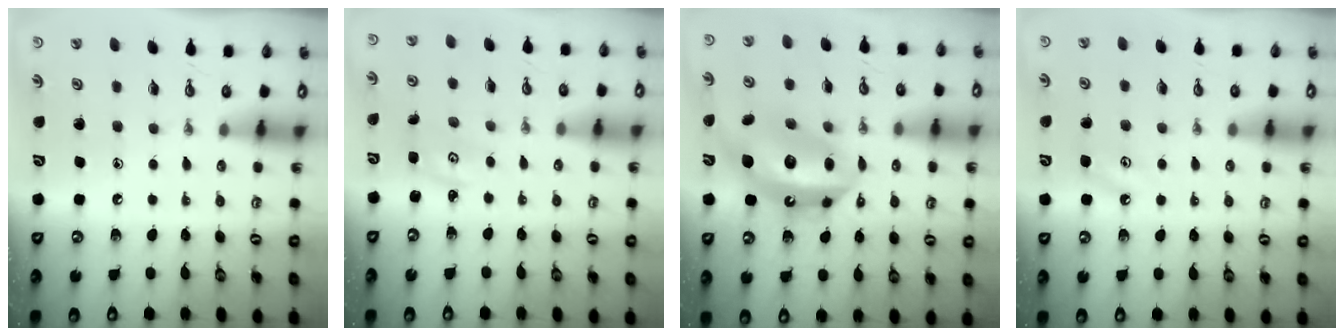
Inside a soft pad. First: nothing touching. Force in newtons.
{"total": 2.7, "press": 2.7, "slide": 0.4}
{"total": 15.9, "press": 15.8, "slide": 1.4}
{"total": 3.8, "press": 3.8, "slide": 0.4}